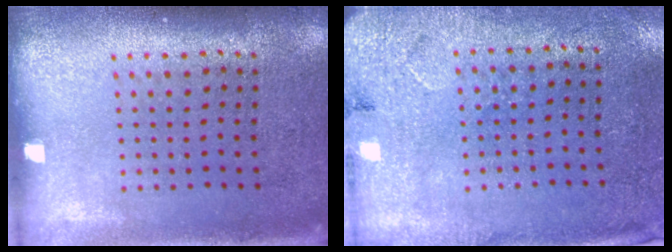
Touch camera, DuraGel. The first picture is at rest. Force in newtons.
{"total": 2.6, "press": 2.1, "slide": 1.5}